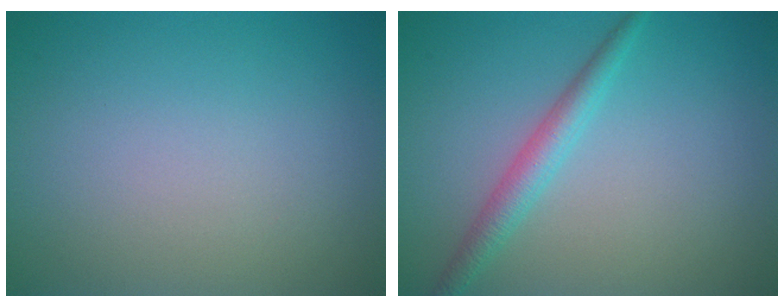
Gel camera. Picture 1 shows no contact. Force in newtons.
{"total": 2.5, "press": 2.5, "slide": 0.1}